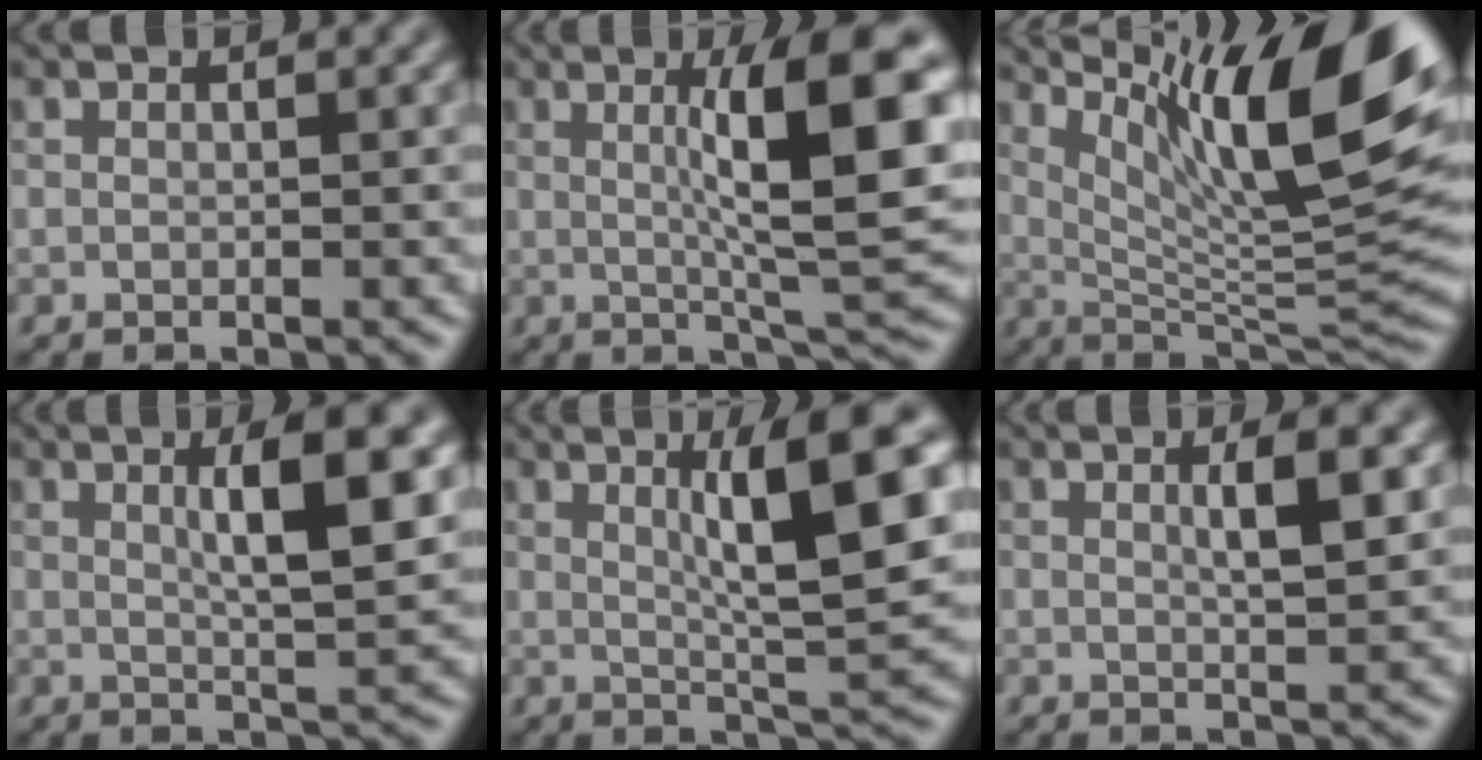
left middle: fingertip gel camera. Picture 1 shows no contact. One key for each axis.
{"total": 10.5, "fx": 1.8, "fy": 2.0, "fz": 10.2, "tx": -0.134, "ty": 0.004, "tz": 0.030}
{"total": 14.0, "fx": 6.5, "fy": 3.0, "fz": 12.0, "tx": -0.188, "ty": 0.009, "tz": 0.119}
{"total": 6.3, "fx": 1.7, "fy": 1.2, "fz": 6.0, "tx": -0.083, "ty": 0.006, "tz": 0.027}
{"total": 8.8, "fx": 2.3, "fy": 1.4, "fz": 8.4, "tx": -0.113, "ty": 0.001, "tz": 0.040}
{"total": 3.3, "fx": 0.9, "fy": 0.7, "fz": 3.1, "tx": -0.042, "ty": 0.004, "tz": 0.012}